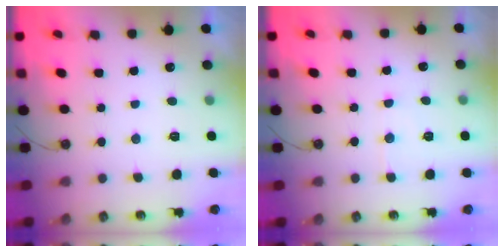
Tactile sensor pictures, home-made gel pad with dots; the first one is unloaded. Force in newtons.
{"total": 4.7, "press": 4.6, "slide": 0.3}